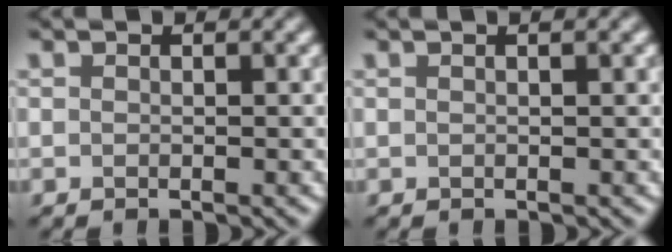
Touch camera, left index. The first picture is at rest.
{"total": 1.1, "force": [0.5, 0.3, 0.9], "torque": [-0.015, 0.003, 0.001]}